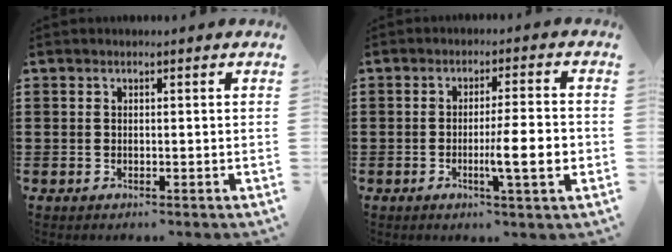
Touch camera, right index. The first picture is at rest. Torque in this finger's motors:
{"motor_torque": [1.26, -0.01, 0.37, 0.11]}